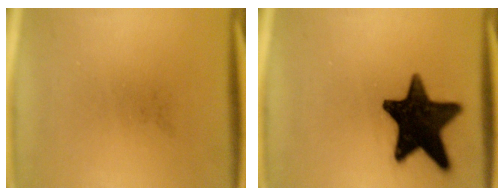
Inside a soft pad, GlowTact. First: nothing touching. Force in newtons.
{"total": 16.7}